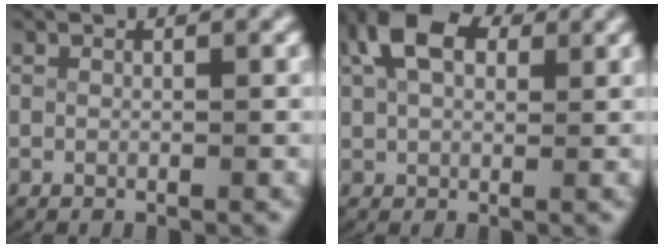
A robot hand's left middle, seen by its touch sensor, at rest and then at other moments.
{"total": 5.6, "force": [2.5, 3.3, 3.7], "torque": [-0.085, 0.002, 0.043]}